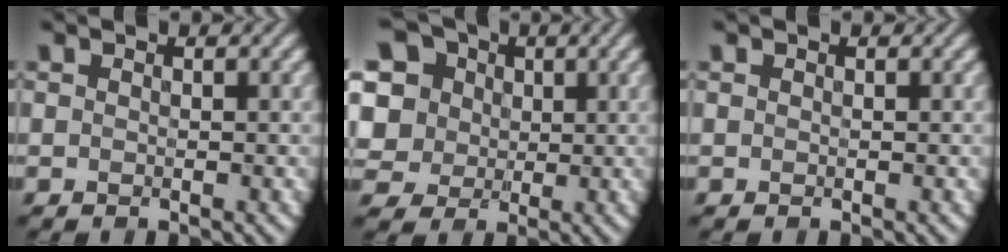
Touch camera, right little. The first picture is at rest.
{"total": 12.3, "force": [4.1, 10.0, 5.8], "torque": [-0.152, 0.029, 0.067]}
{"total": 0.0}